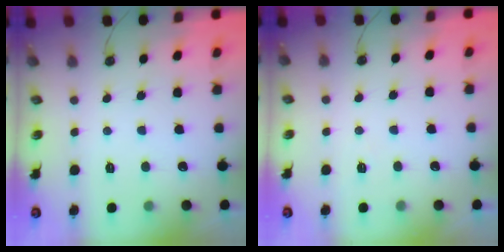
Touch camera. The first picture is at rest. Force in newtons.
{"total": 5.5, "press": 3.4, "slide": 4.3}